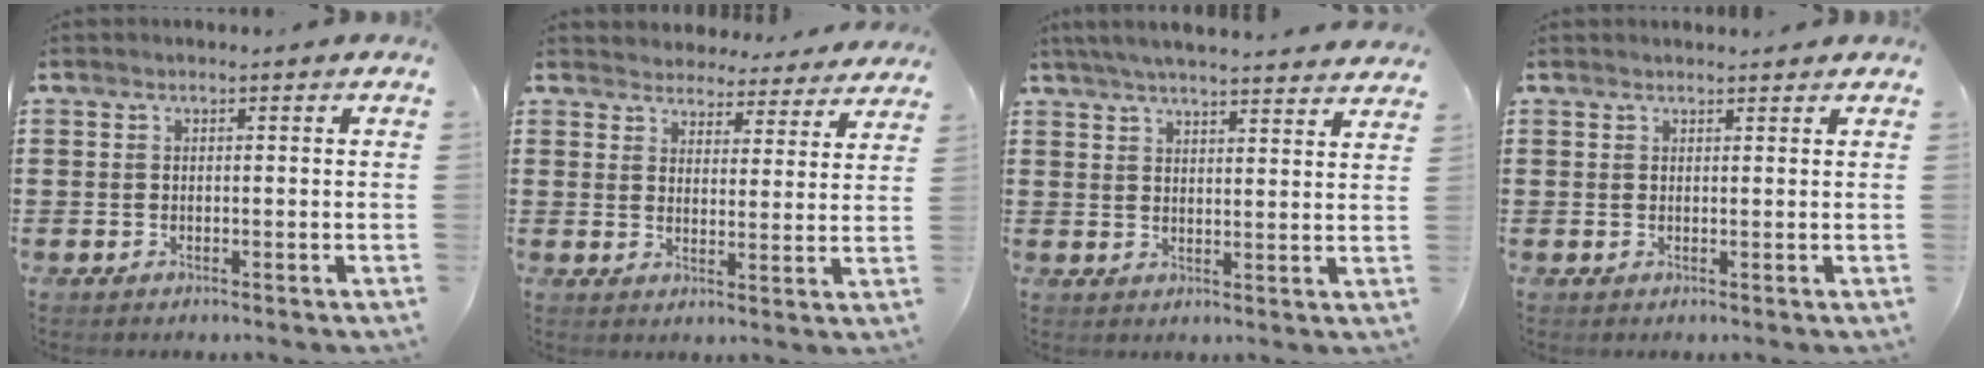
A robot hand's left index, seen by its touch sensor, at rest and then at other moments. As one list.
[{"total": 4.4, "force": [4.4, 0.6, -0.3], "torque": [-0.019, -0.026, 0.078]}, {"total": 4.8, "force": [4.6, -0.4, 1.4], "torque": [-0.043, -0.019, 0.082]}, {"total": 0.9, "force": [0.9, 0.1, 0.2], "torque": [-0.005, 0.000, 0.018]}]